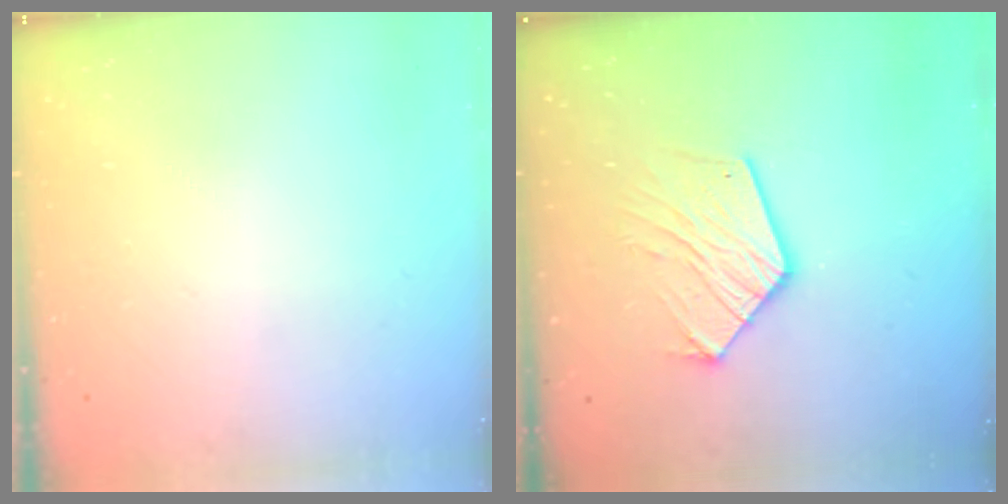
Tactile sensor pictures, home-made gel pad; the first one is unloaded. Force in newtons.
{"total": 13.4, "press": 13.3, "slide": 1.2}